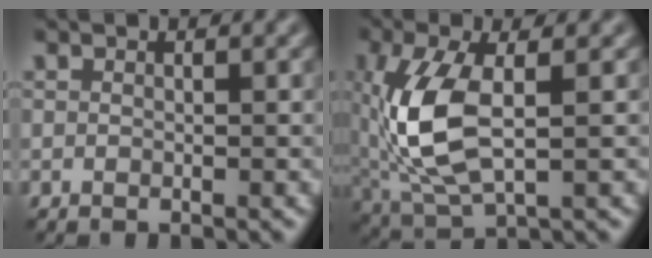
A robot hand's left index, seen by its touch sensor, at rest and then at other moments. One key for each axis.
{"total": 8.3, "fx": 0.2, "fy": 4.0, "fz": 7.3, "tx": -0.174, "ty": -0.001, "tz": 0.008}